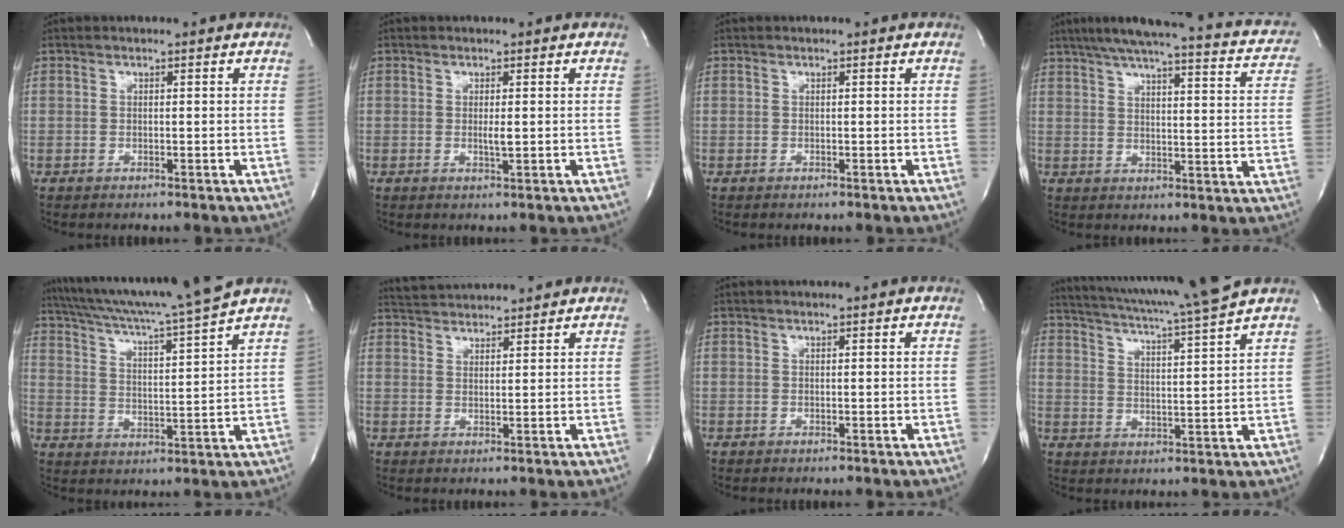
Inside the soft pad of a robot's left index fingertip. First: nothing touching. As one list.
[{"total": 1.2, "force": [-0.2, 0.1, 1.2], "torque": [-0.027, -0.008, -0.003]}, {"total": 0.0}, {"total": 24.1, "force": [20.0, 4.0, 12.9], "torque": [-0.182, 0.002, 0.232]}, {"total": 16.7, "force": [14.9, -2.4, 7.2], "torque": [-0.132, -0.026, 0.226]}, {"total": 7.1, "force": [7.0, 0.3, 1.3], "torque": [-0.032, 0.030, 0.113]}, {"total": 1.3, "force": [1.2, -0.3, 0.4], "torque": [-0.009, 0.001, 0.016]}, {"total": 14.9, "force": [13.2, -2.2, 6.4], "torque": [-0.118, -0.032, 0.192]}]